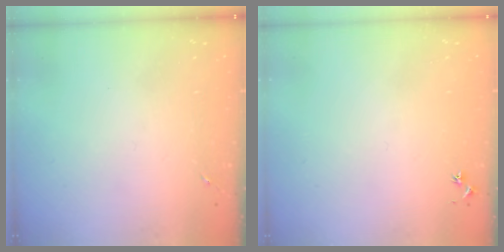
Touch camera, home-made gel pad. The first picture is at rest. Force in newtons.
{"total": 2.5, "press": 2.5, "slide": 0.3}